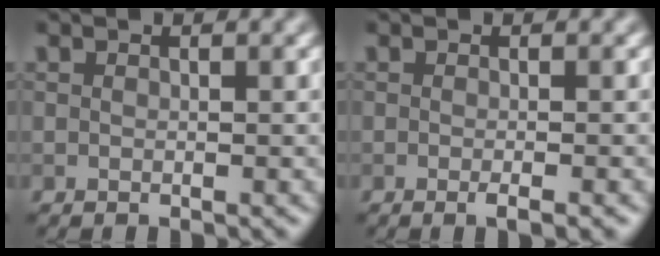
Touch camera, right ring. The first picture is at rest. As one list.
[{"total": 1.6, "force": [-0.6, 0.3, 1.5], "torque": [-0.013, -0.005, -0.010]}]